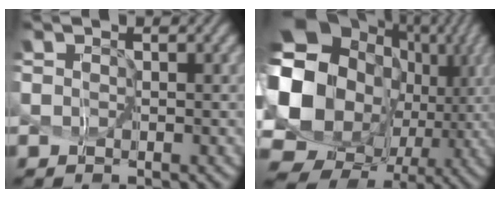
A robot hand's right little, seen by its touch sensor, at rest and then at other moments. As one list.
[{"total": 19.1, "force": [0.5, 15.8, 10.7], "torque": [-0.218, -0.039, 0.015]}]